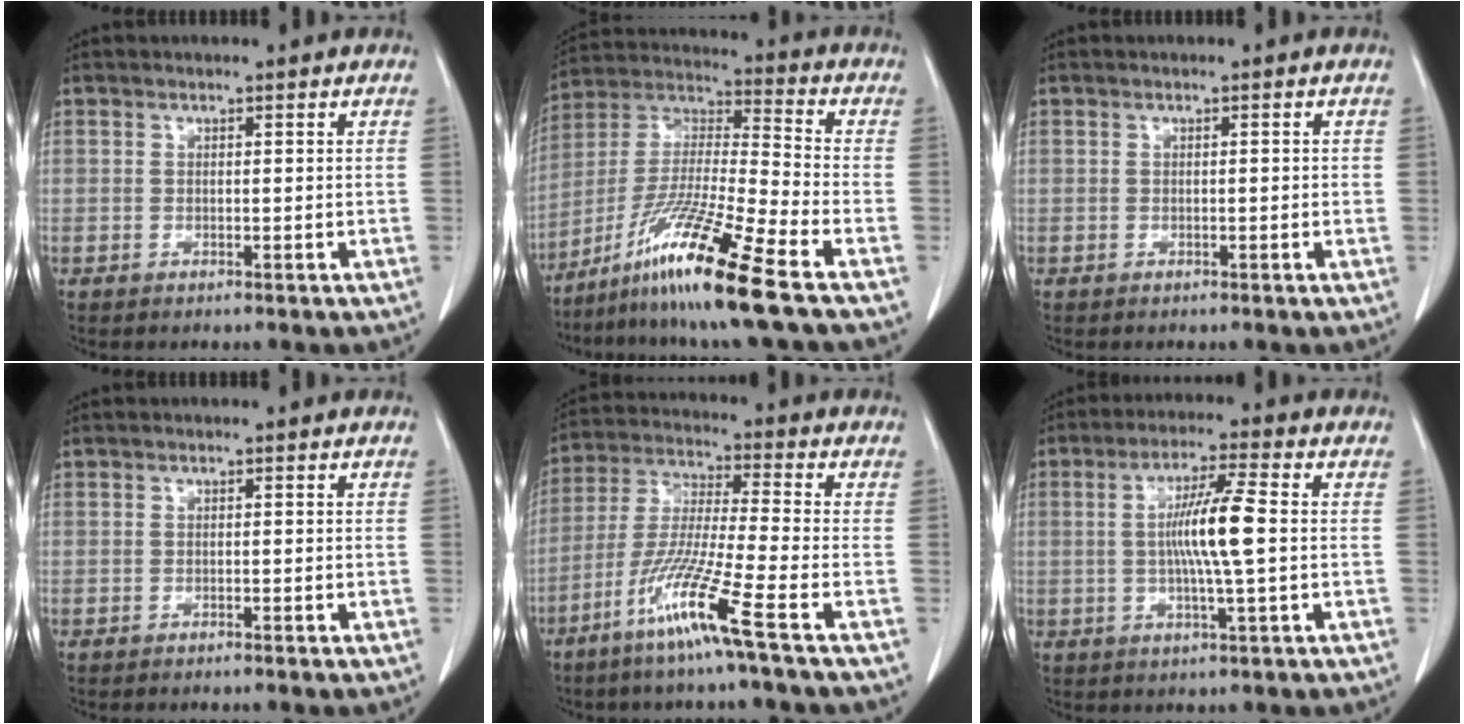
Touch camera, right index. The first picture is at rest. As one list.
[{"total": 15.6, "force": [-10.1, -1.6, 11.8], "torque": [-0.244, -0.030, -0.188]}, {"total": 0.7, "force": [-0.1, 0.1, 0.7], "torque": [-0.010, 0.001, 0.002]}, {"total": 0.7, "force": [-0.5, 0.1, 0.4], "torque": [-0.011, -0.001, -0.003]}, {"total": 11.9, "force": [-6.7, -1.7, 9.7], "torque": [-0.196, -0.033, -0.137]}, {"total": 8.4, "force": [0.1, -0.3, 8.4], "torque": [-0.155, -0.001, -0.004]}]